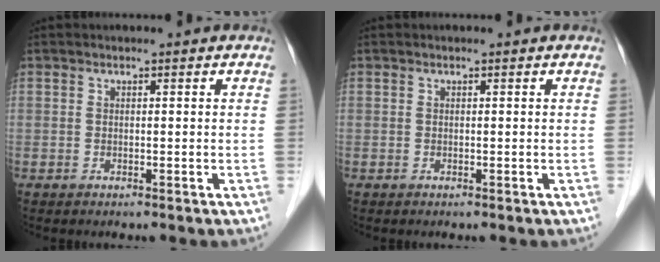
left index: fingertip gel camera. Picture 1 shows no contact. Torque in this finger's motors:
{"motor_torque": [-0.01, -0.01, 0.02, -0.01]}